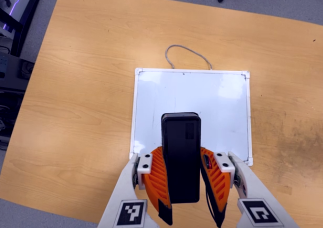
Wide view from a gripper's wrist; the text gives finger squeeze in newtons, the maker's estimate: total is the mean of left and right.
{"total": 6.1, "left": 5.3, "right": 6.9}